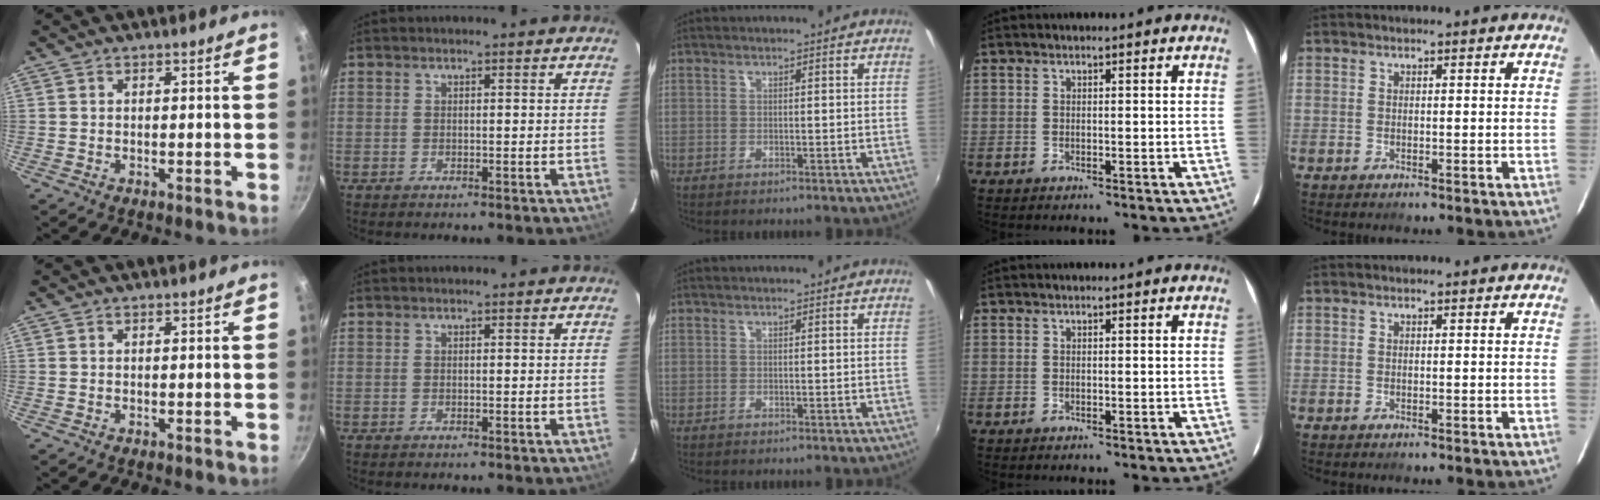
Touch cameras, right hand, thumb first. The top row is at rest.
{}